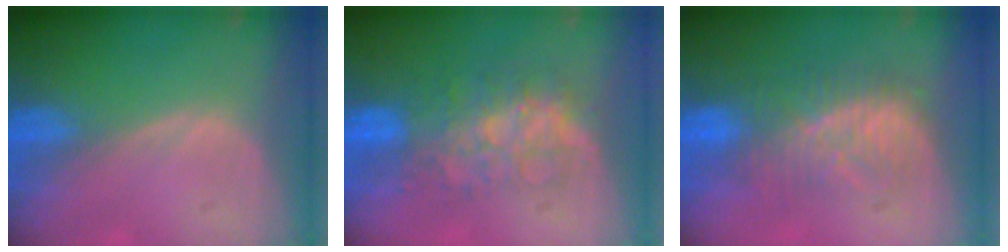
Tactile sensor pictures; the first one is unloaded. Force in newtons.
{"total": 7.9, "press": 7.4, "slide": 2.7}
{"total": 7.9, "press": 7.8, "slide": 1.6}